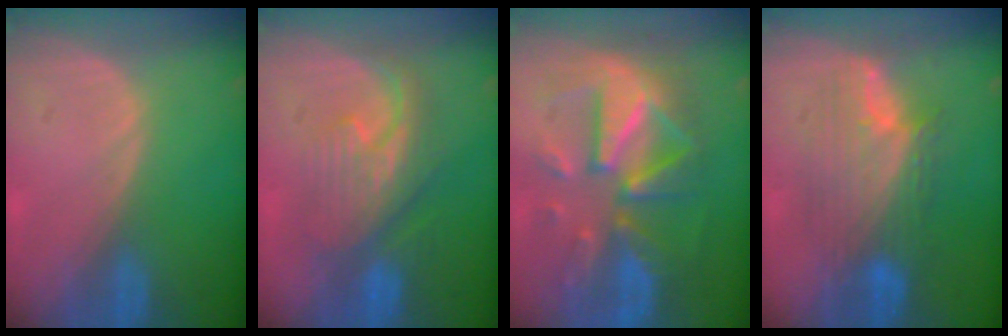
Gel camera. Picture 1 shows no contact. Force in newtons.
{"total": 8.2, "press": 8.1, "slide": 1.4}
{"total": 12.3, "press": 12.3, "slide": 1.2}
{"total": 8.4, "press": 8.4, "slide": 0.3}